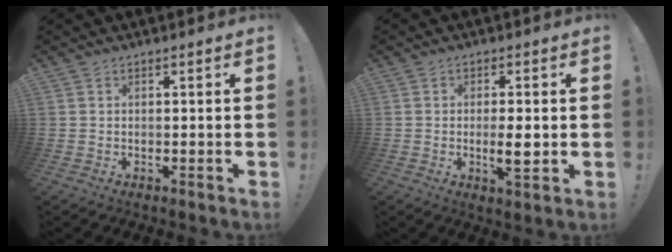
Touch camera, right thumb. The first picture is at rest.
{"total": 5.7, "force": [-0.7, 1.2, 5.5], "torque": [-0.087, -0.009, -0.013]}